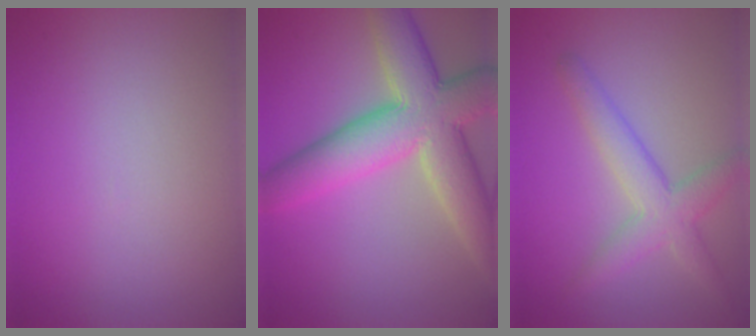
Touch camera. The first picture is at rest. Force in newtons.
{"total": 9.7, "press": 9.7, "slide": 0.7}
{"total": 3.9, "press": 3.9, "slide": 0.2}